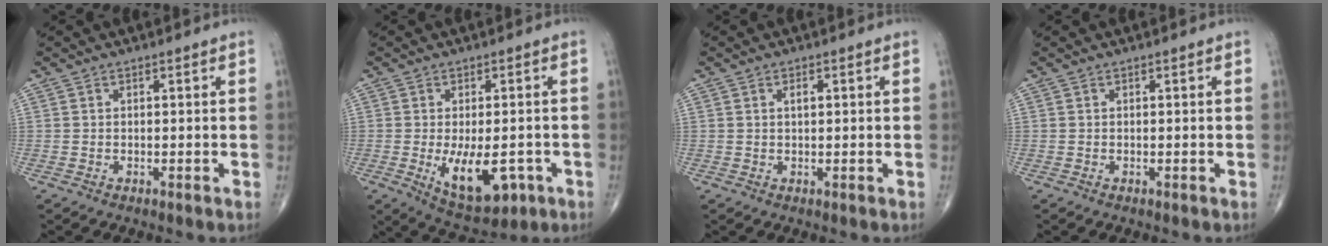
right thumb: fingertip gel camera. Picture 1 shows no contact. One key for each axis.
{"total": 10.9, "fx": -2.9, "fy": 5.3, "fz": 9.1, "tx": -0.126, "ty": -0.007, "tz": -0.029}
{"total": 1.4, "fx": 0.5, "fy": 0.7, "fz": 1.1, "tx": -0.020, "ty": 0.001, "tz": 0.008}
{"total": 0.0}